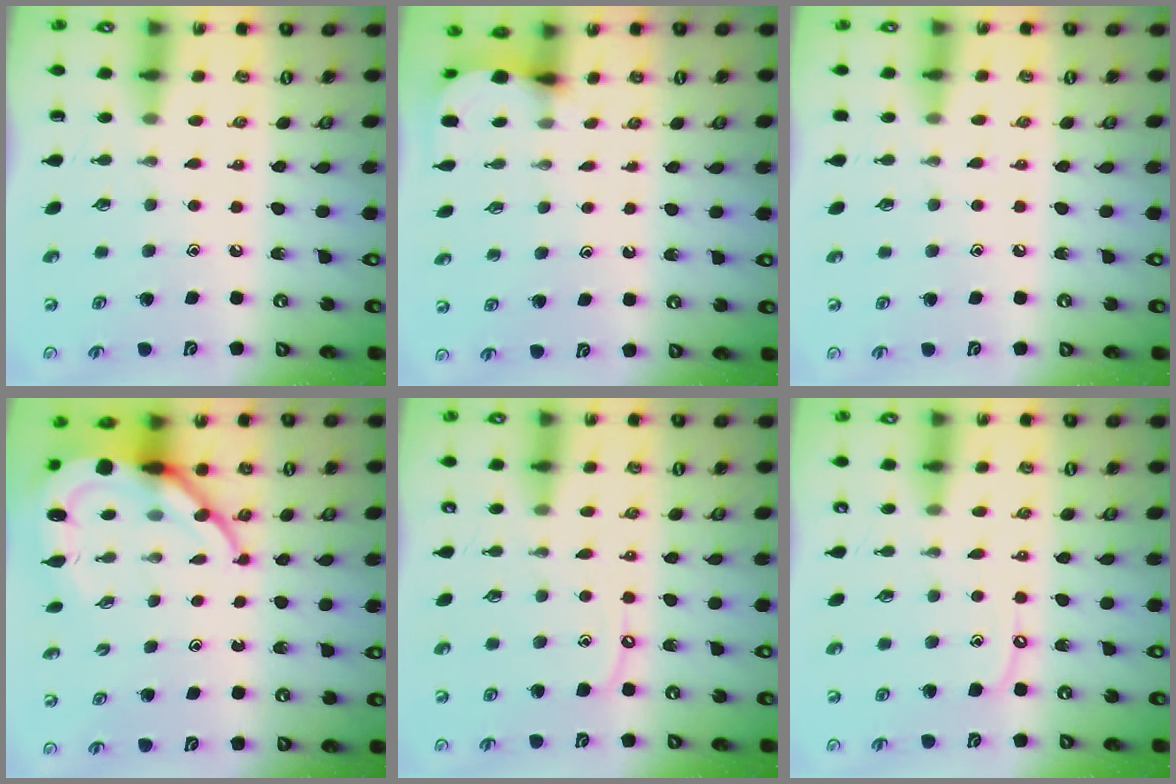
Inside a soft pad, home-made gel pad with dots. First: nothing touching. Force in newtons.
{"total": 2.9, "press": 2.9, "slide": 0.3}
{"total": 3.5, "press": 3.5, "slide": 0.5}
{"total": 13.8, "press": 13.7, "slide": 1.4}
{"total": 5.1, "press": 5.0, "slide": 0.7}
{"total": 5.1, "press": 5.0, "slide": 0.7}